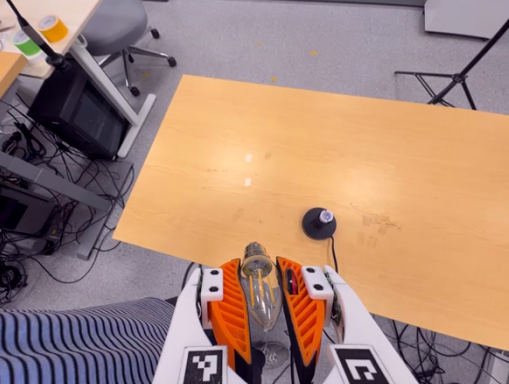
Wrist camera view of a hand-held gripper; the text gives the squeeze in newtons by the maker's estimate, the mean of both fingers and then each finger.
{"total": 24.2, "left": 27.3, "right": 21.1}